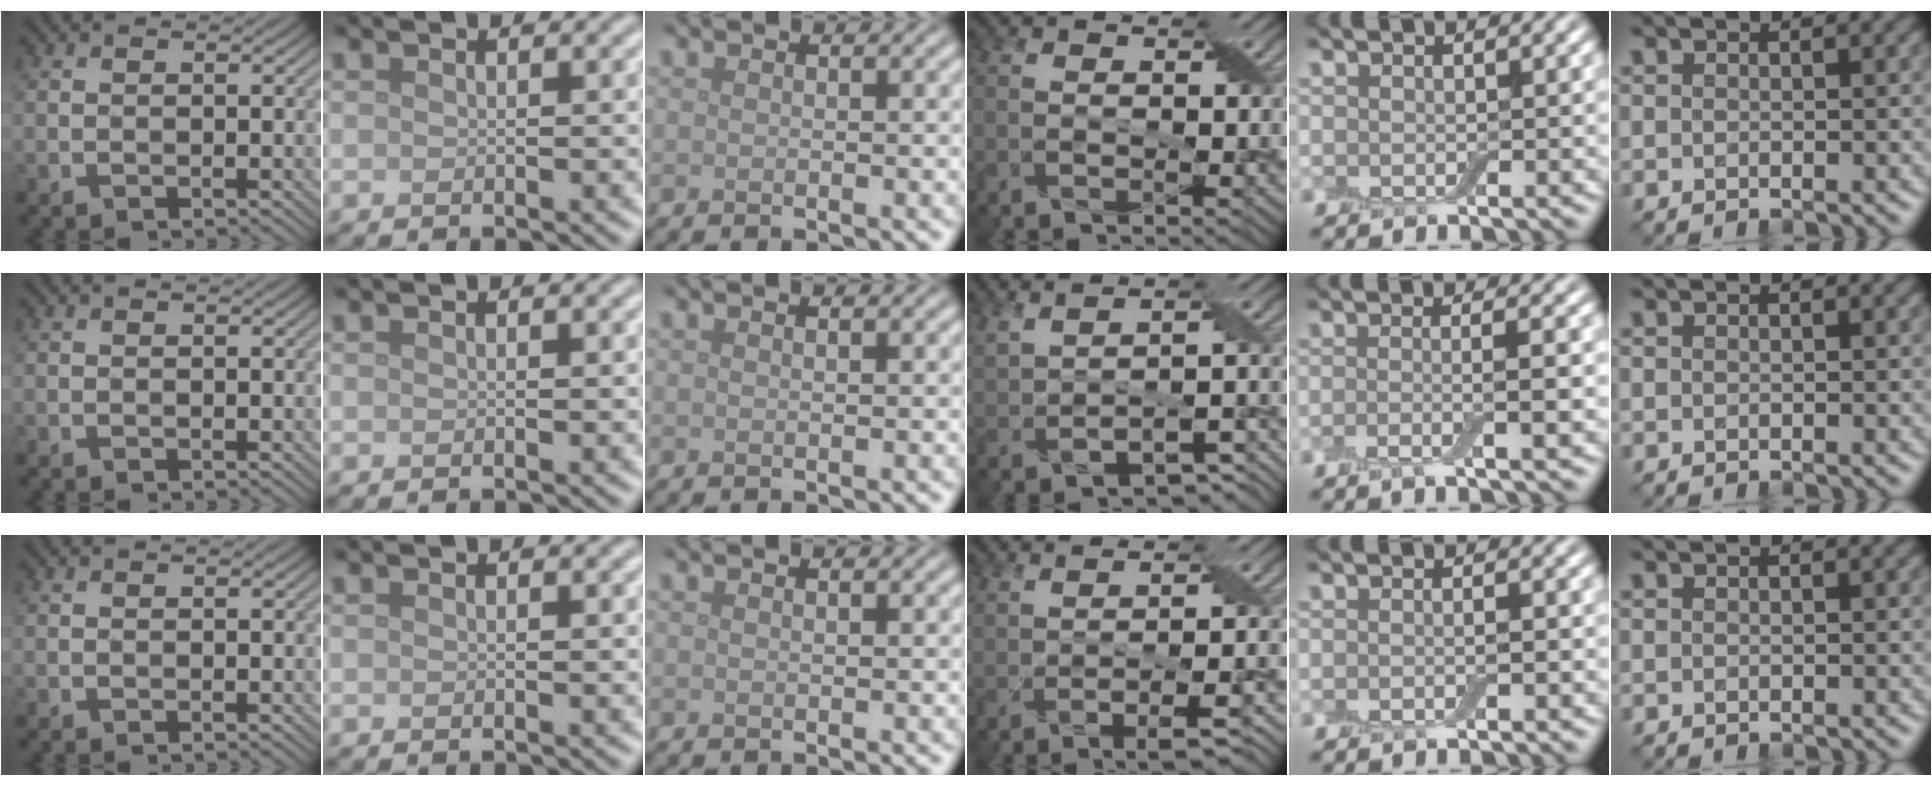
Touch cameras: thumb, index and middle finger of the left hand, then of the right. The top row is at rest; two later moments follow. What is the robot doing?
{"motion": "peel", "object": "adhesive wrap"}